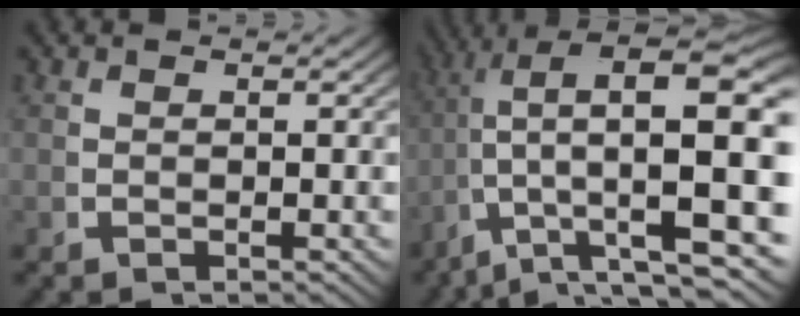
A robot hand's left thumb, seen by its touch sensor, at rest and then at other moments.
{"total": 12.7, "force": [1.8, 5.8, 11.1], "torque": [-0.182, -0.011, 0.044]}